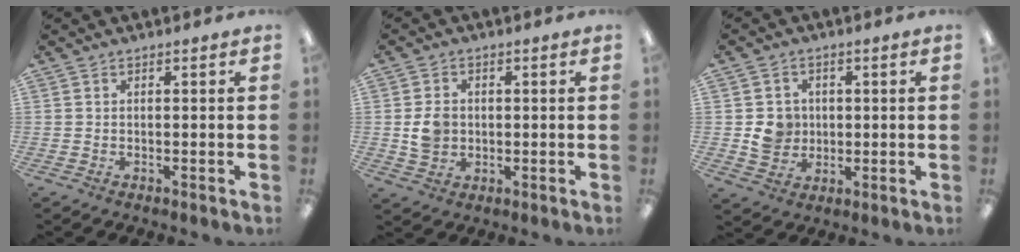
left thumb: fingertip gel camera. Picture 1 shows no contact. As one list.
[{"total": 5.6, "force": [0.0, 4.8, 3.0], "torque": [-0.048, 0.003, 0.000]}, {"total": 6.3, "force": [0.2, 6.0, 2.0], "torque": [-0.023, 0.008, 0.006]}]